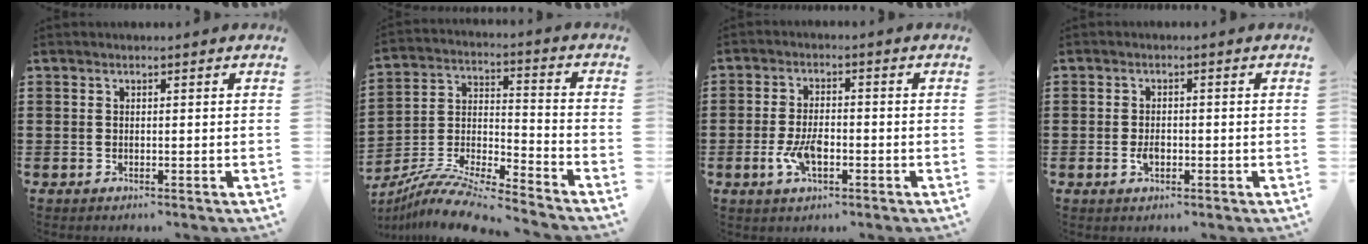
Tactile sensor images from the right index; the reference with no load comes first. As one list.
[{"total": 9.9, "force": [-9.2, 0.6, 3.7], "torque": [-0.075, 0.009, -0.184]}, {"total": 5.3, "force": [-1.6, 2.5, 4.4], "torque": [-0.102, -0.003, -0.032]}, {"total": 2.2, "force": [-0.6, 1.2, 1.8], "torque": [-0.033, 0.002, -0.010]}]